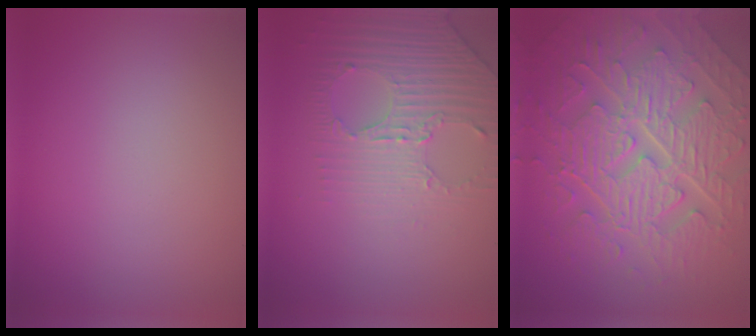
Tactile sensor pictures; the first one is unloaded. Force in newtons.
{"total": 4.4, "press": 3.1, "slide": 3.0}
{"total": 10.2, "press": 6.8, "slide": 7.5}